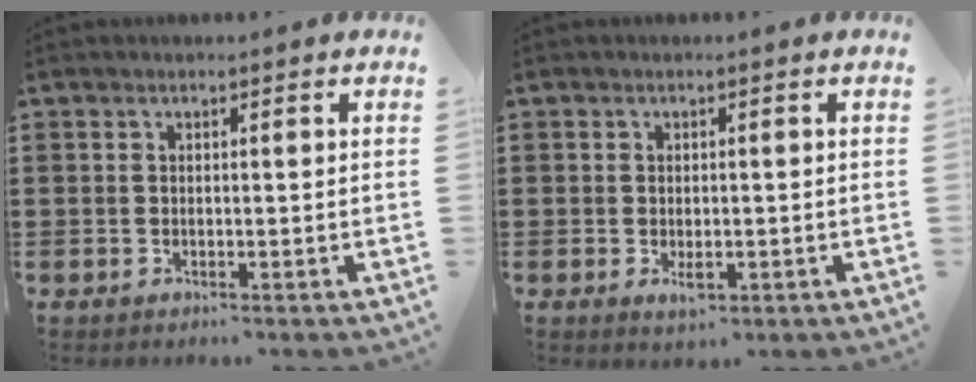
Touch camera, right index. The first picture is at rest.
{"total": 1.9, "force": [-0.6, 1.0, 1.6], "torque": [-0.029, -0.001, -0.010]}